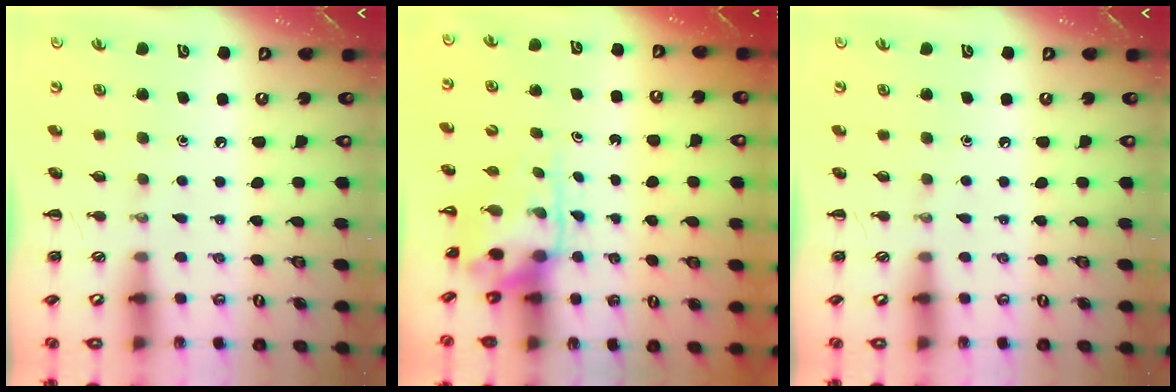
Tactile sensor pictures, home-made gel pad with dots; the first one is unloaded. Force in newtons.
{"total": 3.5, "press": 3.4, "slide": 0.8}
{"total": 0.0}